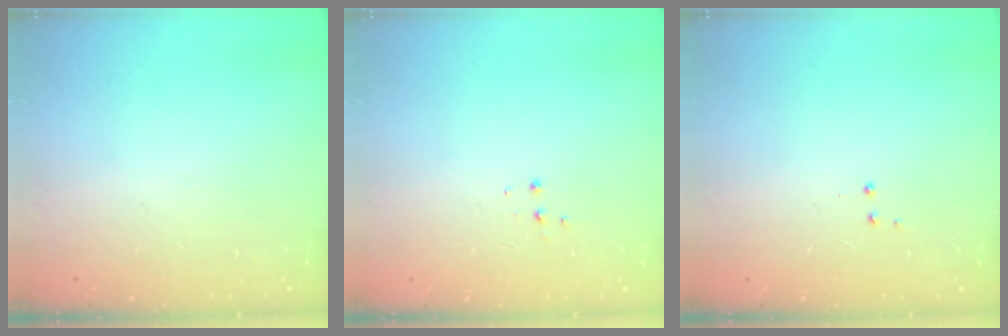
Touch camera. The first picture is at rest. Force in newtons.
{"total": 3.3, "press": 3.2, "slide": 0.4}
{"total": 2.8, "press": 2.7, "slide": 0.5}